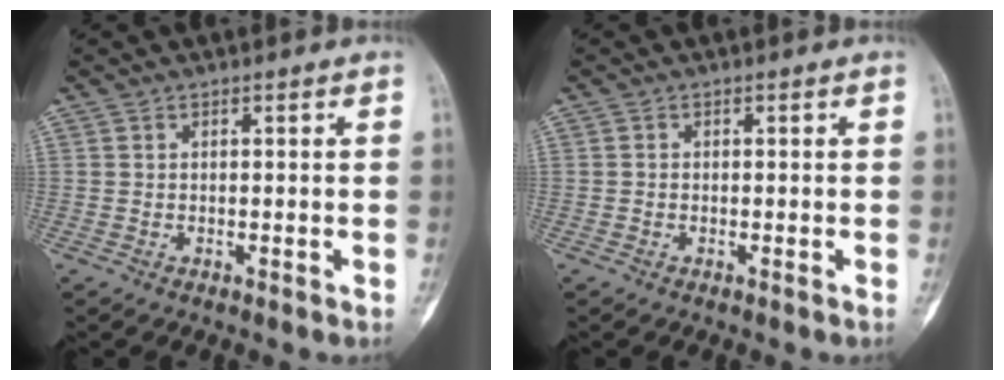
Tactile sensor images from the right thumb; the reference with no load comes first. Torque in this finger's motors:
{"motor_torque": [-0.68, -0.05, -0.14, 0.14, -0.10]}